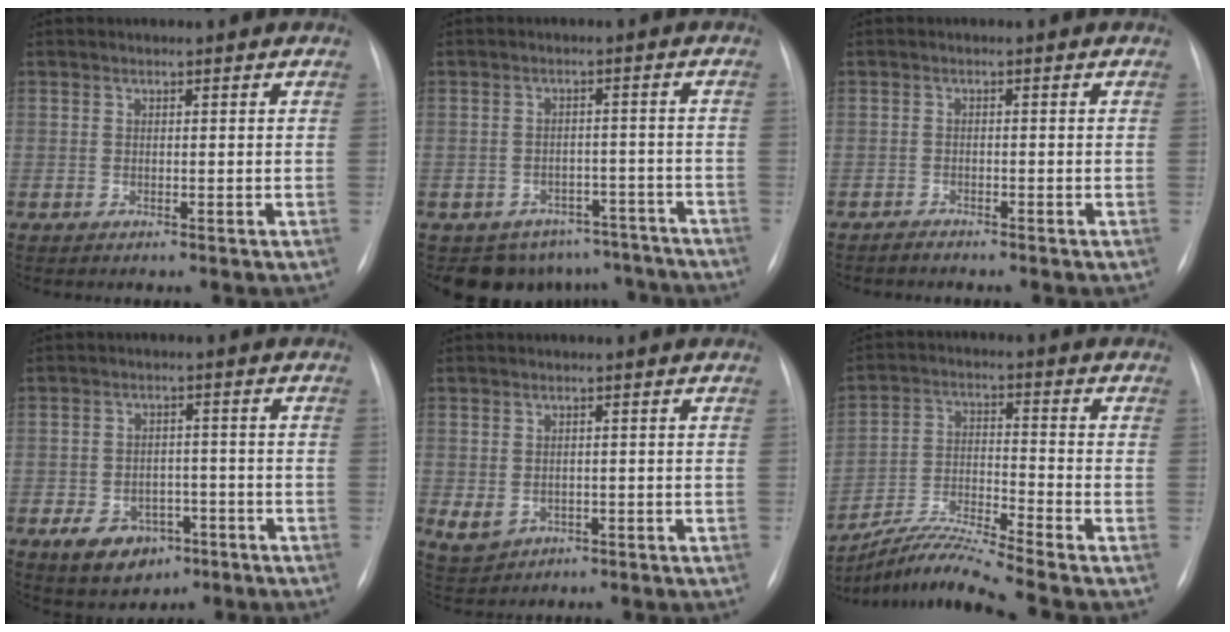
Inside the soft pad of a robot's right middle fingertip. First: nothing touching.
{"total": 10.8, "force": [-9.1, 5.8, 0.7], "torque": [0.012, 0.029, -0.099]}
{"total": 1.0, "force": [-1.0, 0.2, 0.0], "torque": [-0.001, -0.002, -0.018]}
{"total": 7.4, "force": [-3.8, 5.2, 3.6], "torque": [-0.059, 0.010, -0.049]}
{"total": 3.6, "force": [-0.8, 3.0, 1.7], "torque": [-0.035, -0.003, 0.003]}
{"total": 10.2, "force": [-9.2, -2.0, 3.9], "torque": [-0.081, -0.009, -0.171]}